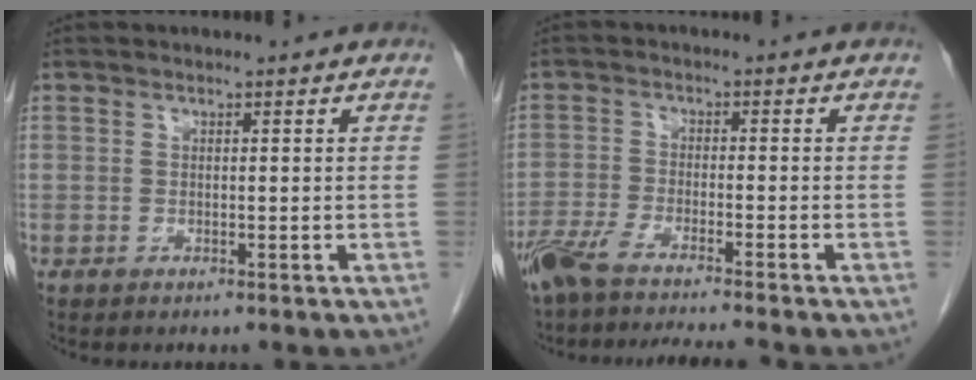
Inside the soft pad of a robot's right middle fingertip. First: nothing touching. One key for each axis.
{"total": 10.2, "fx": -8.9, "fy": -0.2, "fz": 5.0, "tx": -0.079, "ty": -0.021, "tz": -0.147}